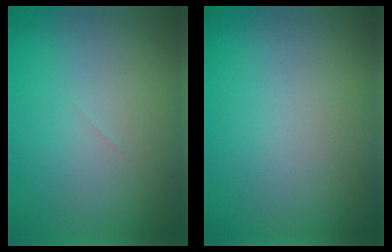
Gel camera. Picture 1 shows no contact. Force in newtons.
{"total": 0.0}